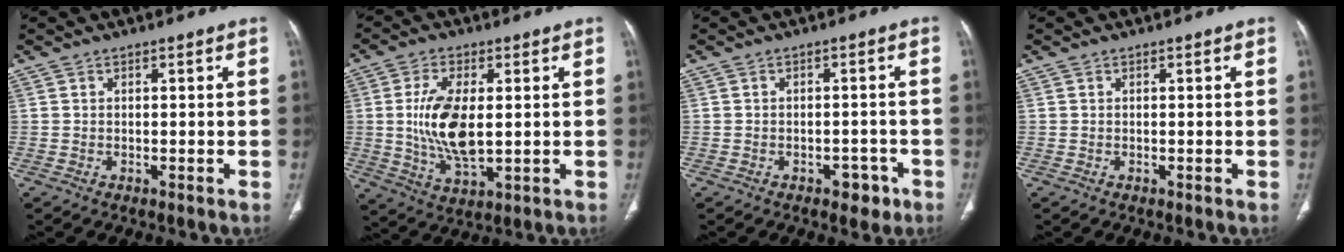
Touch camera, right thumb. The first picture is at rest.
{"total": 11.5, "force": [0.6, 5.4, 10.2], "torque": [-0.204, -0.014, 0.020]}
{"total": 3.5, "force": [-2.0, 2.3, 1.8], "torque": [-0.007, 0.014, -0.022]}
{"total": 0.0}